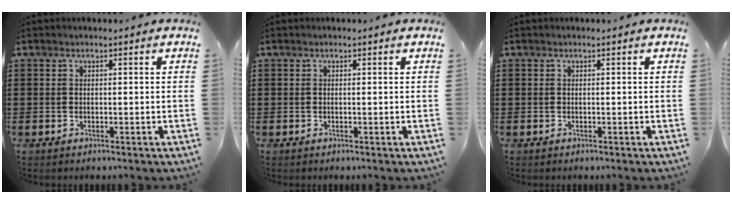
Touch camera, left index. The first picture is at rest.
{"total": 0.0}
{"total": 0.0}